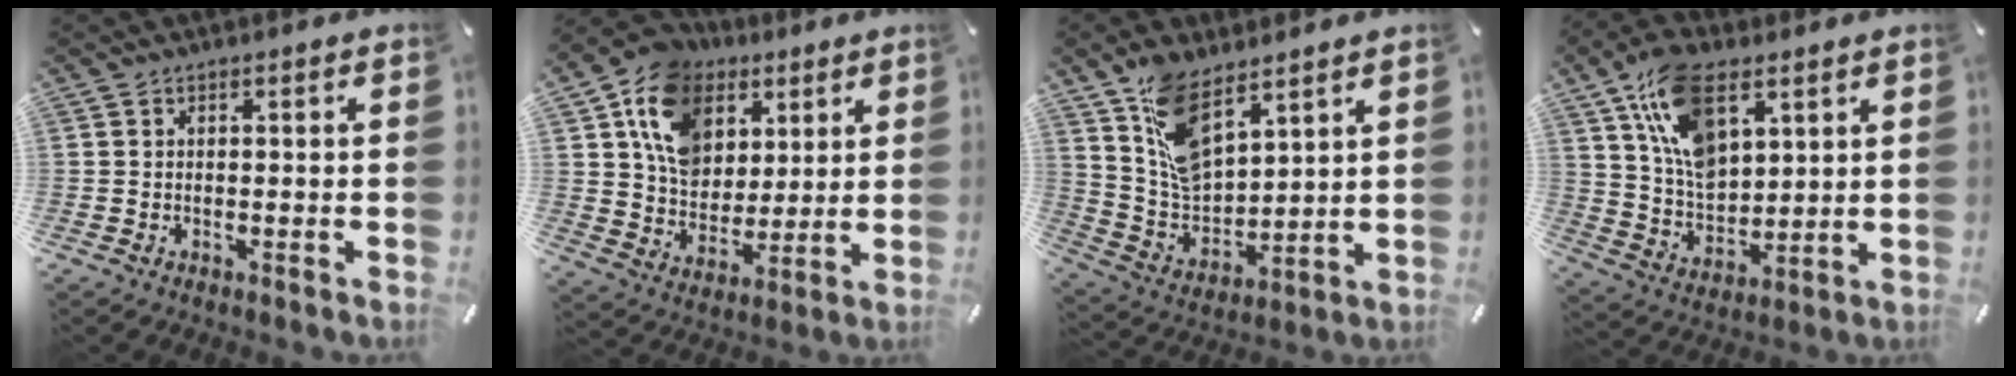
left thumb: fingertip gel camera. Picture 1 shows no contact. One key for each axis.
{"total": 13.7, "fx": 6.1, "fy": 11.1, "fz": 5.1, "tx": -0.099, "ty": -0.028, "tz": 0.119}
{"total": 12.6, "fx": 8.3, "fy": 6.6, "fz": 6.8, "tx": -0.154, "ty": -0.041, "tz": 0.163}
{"total": 15.0, "fx": 7.6, "fy": 8.9, "fz": 9.3, "tx": -0.193, "ty": -0.026, "tz": 0.139}